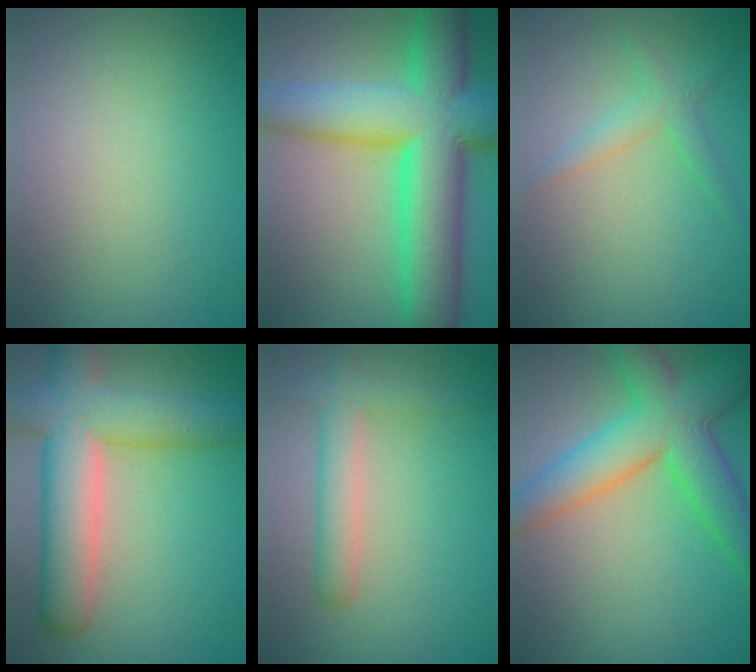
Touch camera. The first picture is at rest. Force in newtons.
{"total": 12.6, "press": 12.6, "slide": 0.5}
{"total": 1.9, "press": 1.9, "slide": 0.2}
{"total": 9.4, "press": 9.4, "slide": 0.5}
{"total": 3.0, "press": 3.0, "slide": 0.2}
{"total": 8.0, "press": 8.0, "slide": 0.4}